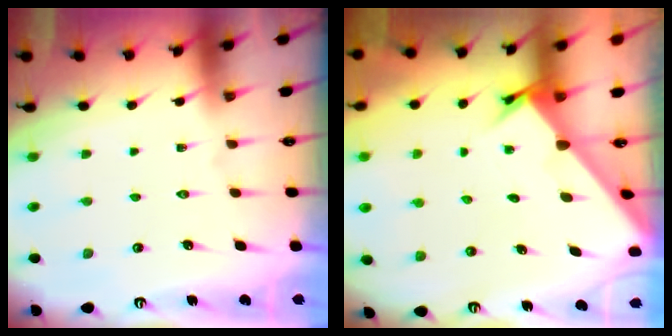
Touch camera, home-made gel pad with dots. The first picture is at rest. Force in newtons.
{"total": 2.1, "press": 2.1, "slide": 0.2}